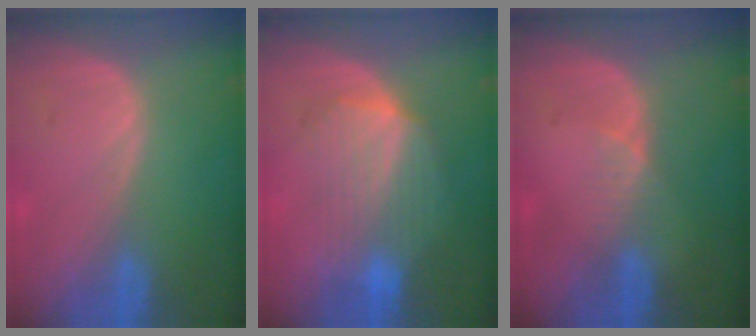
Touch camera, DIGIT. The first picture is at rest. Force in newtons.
{"total": 7.4, "press": 7.4, "slide": 0.2}
{"total": 2.3, "press": 1.8, "slide": 1.4}